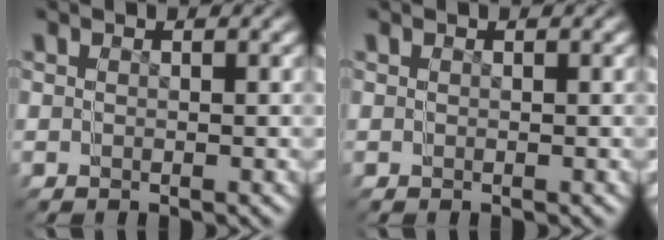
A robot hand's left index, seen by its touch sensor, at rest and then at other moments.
{"total": 0.0}